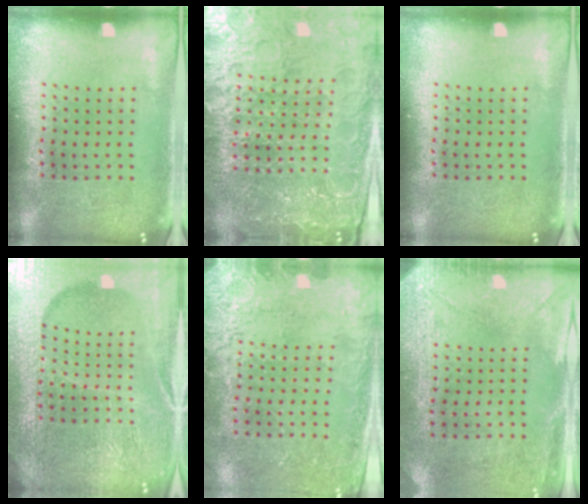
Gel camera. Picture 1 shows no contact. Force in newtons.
{"total": 5.4, "press": 4.9, "slide": 2.1}
{"total": 0.0}
{"total": 5.6, "press": 5.1, "slide": 2.4}
{"total": 2.5, "press": 2.4, "slide": 0.8}
{"total": 3.0, "press": 2.3, "slide": 1.9}